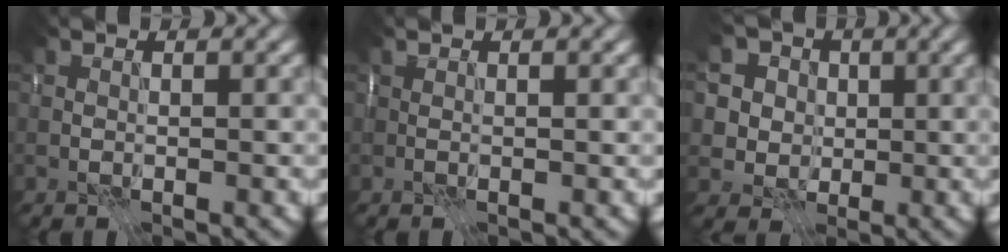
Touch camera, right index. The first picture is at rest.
{"total": 0.8, "force": [0.5, -0.1, 0.7], "torque": [-0.005, 0.000, 0.001]}
{"total": 7.7, "force": [3.2, 6.4, 2.8], "torque": [-0.055, 0.012, 0.036]}